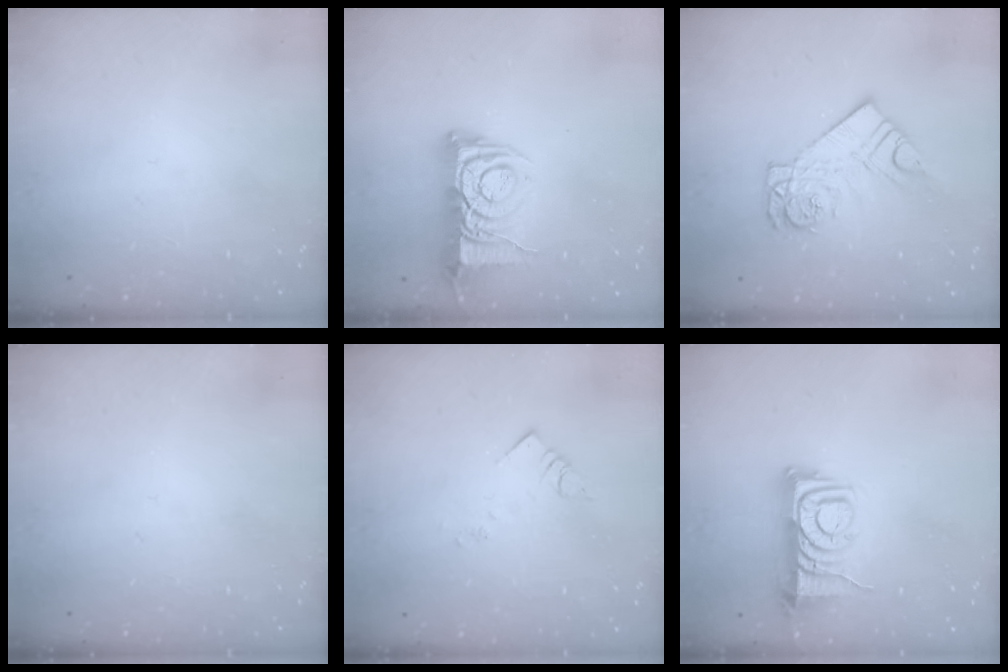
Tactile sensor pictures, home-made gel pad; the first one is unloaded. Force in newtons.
{"total": 10.2, "press": 10.1, "slide": 1.3}
{"total": 11.7, "press": 11.7, "slide": 1.0}
{"total": 0.0}
{"total": 3.4, "press": 3.4, "slide": 0.1}
{"total": 9.5, "press": 9.5, "slide": 0.7}